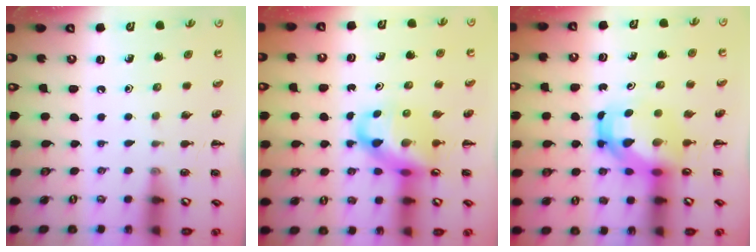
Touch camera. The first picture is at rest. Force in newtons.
{"total": 10.2, "press": 9.8, "slide": 2.8}
{"total": 5.8, "press": 5.6, "slide": 1.4}